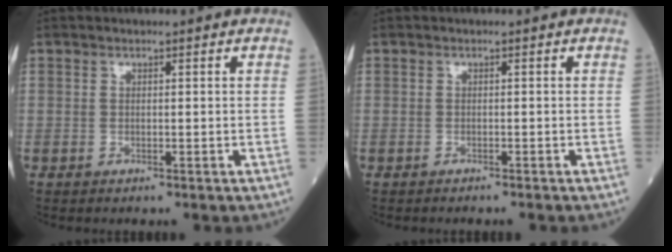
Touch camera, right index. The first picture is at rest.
{"total": 1.4, "force": [-1.3, 0.0, 0.6], "torque": [-0.009, 0.000, -0.016]}